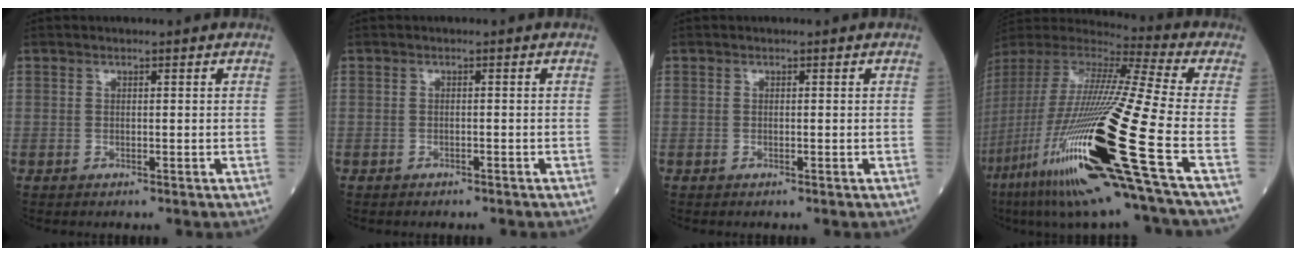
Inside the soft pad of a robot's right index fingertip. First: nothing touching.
{"total": 2.4, "force": [-1.8, 1.1, 1.0], "torque": [-0.027, -0.003, -0.018]}
{"total": 0.0}
{"total": 34.6, "force": [-11.9, 2.6, 32.3], "torque": [-0.630, -0.074, -0.224]}